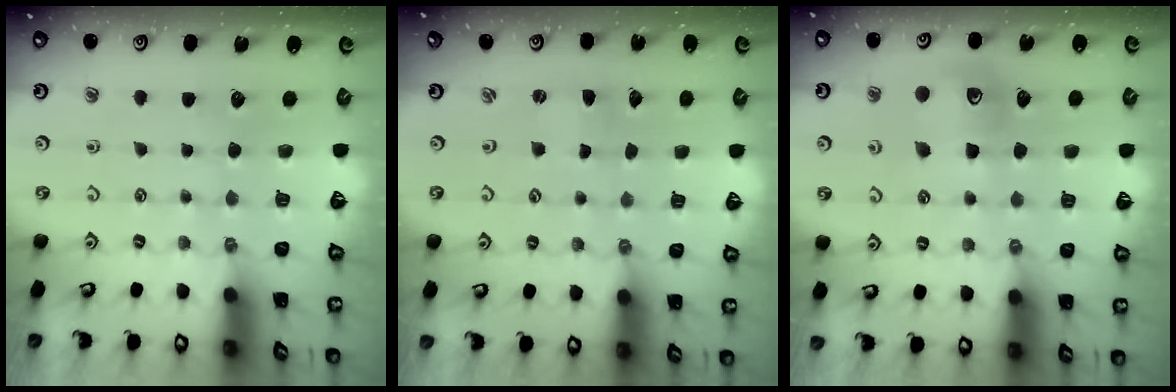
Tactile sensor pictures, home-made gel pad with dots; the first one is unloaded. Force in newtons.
{"total": 0.5, "press": 0.5, "slide": 0.1}
{"total": 10.2, "press": 10.1, "slide": 1.0}